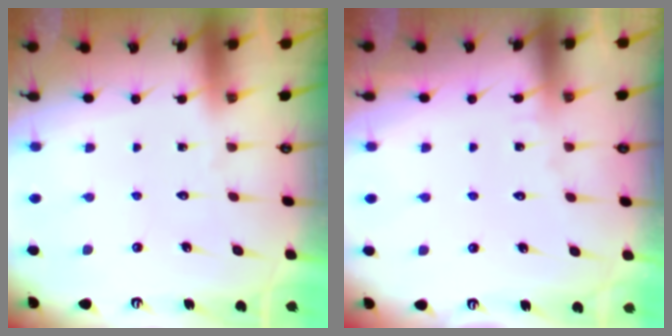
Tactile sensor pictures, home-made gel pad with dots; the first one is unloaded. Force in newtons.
{"total": 3.6, "press": 3.5, "slide": 0.5}